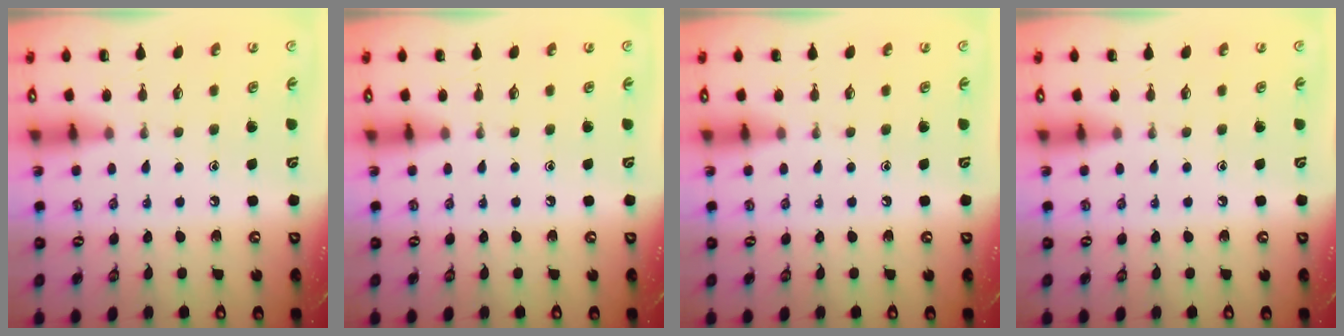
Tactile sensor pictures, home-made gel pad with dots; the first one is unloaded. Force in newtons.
{"total": 0.0}
{"total": 0.0}
{"total": 0.0}